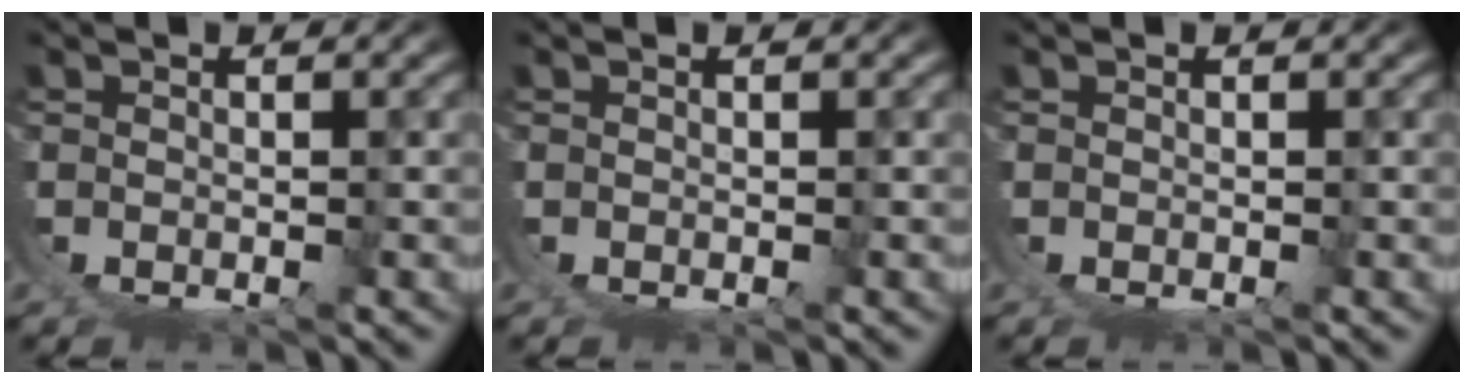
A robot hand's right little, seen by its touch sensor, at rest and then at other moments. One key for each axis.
{"total": 0.0}
{"total": 0.0}